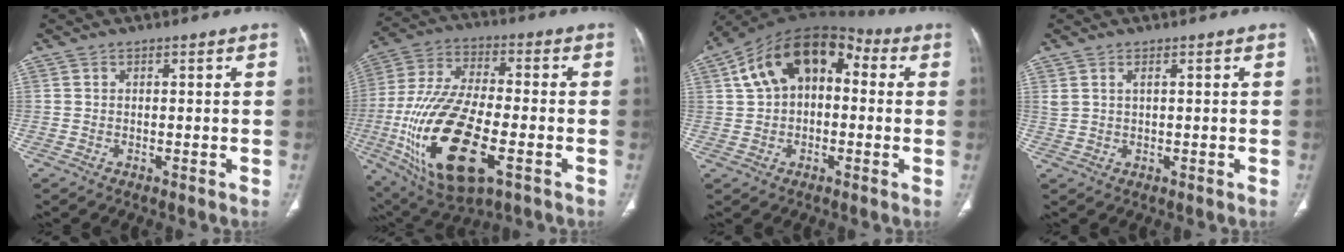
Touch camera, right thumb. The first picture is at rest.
{"total": 23.7, "force": [-7.0, 10.0, 20.3], "torque": [-0.429, -0.003, -0.114]}
{"total": 15.5, "force": [3.1, 9.8, 11.6], "torque": [-0.173, 0.044, 0.039]}
{"total": 1.8, "force": [1.0, 0.7, 1.4], "torque": [-0.035, 0.003, 0.027]}